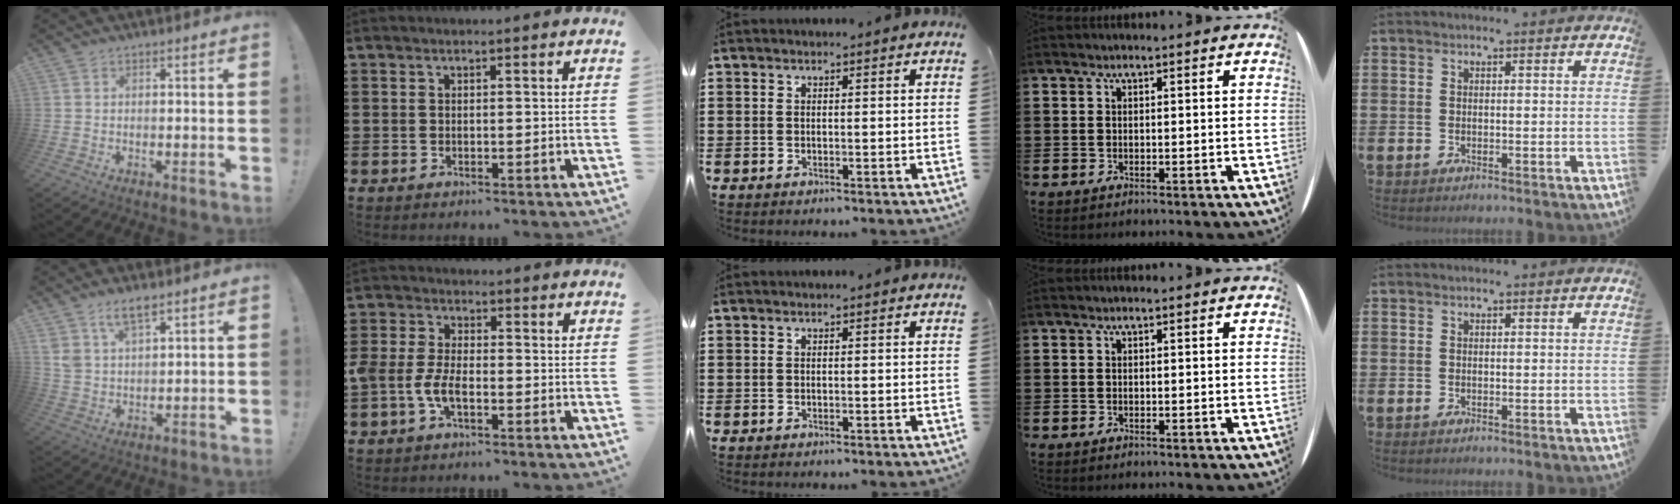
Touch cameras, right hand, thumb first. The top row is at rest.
{"thumb": {"total": 7.0, "force": [5.2, 2.8, 3.8], "torque": [-0.070, -0.021, 0.096]}, "index": {"total": 4.9, "force": [-1.8, 2.3, 3.9], "torque": [-0.103, -0.004, -0.043]}}